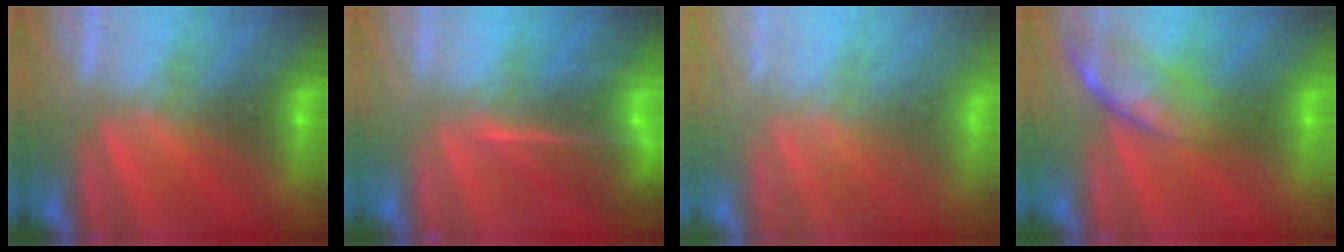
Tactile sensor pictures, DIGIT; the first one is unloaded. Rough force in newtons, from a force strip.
{"total": 9.3}
{"total": 6.1}
{"total": 2.6}